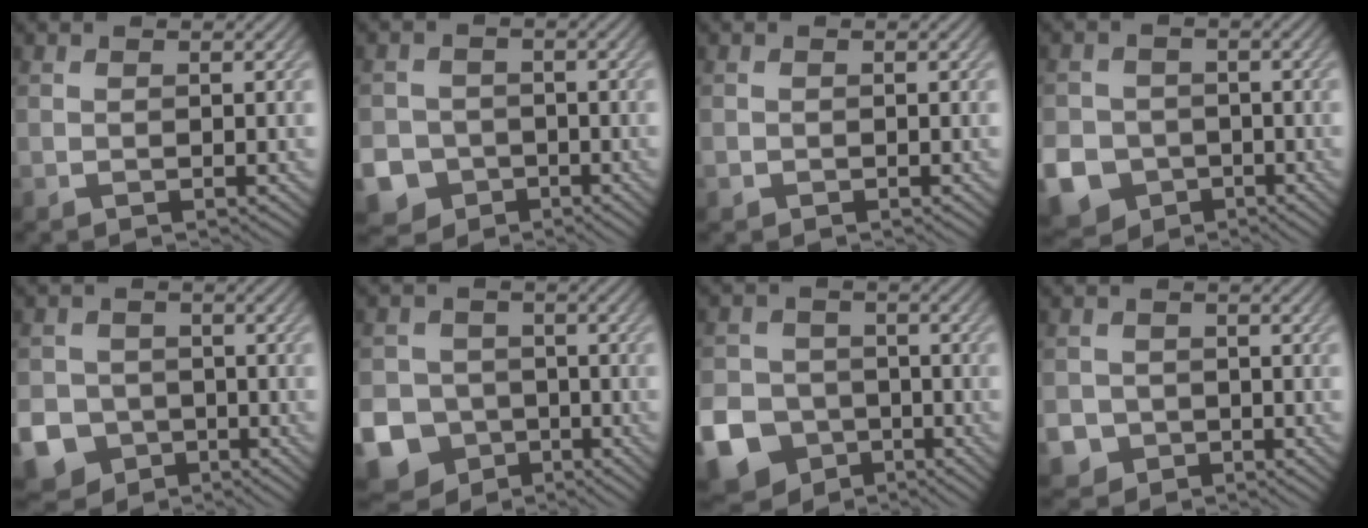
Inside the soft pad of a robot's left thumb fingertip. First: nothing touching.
{"total": 9.1, "force": [-4.4, 7.7, 2.0], "torque": [-0.062, -0.042, -0.094]}
{"total": 0.7, "force": [-0.3, 0.6, 0.1], "torque": [-0.001, -0.006, -0.007]}
{"total": 9.7, "force": [-4.1, 8.2, 3.1], "torque": [-0.095, -0.047, -0.093]}
{"total": 11.3, "force": [-5.3, 9.6, 3.0], "torque": [-0.097, -0.054, -0.104]}
{"total": 14.2, "force": [-6.4, 12.2, 3.8], "torque": [-0.135, -0.060, -0.116]}
{"total": 13.0, "force": [-6.2, 10.6, 4.4], "torque": [-0.131, -0.058, -0.122]}
{"total": 5.1, "force": [-2.5, 4.3, 1.0], "torque": [-0.022, -0.016, -0.055]}